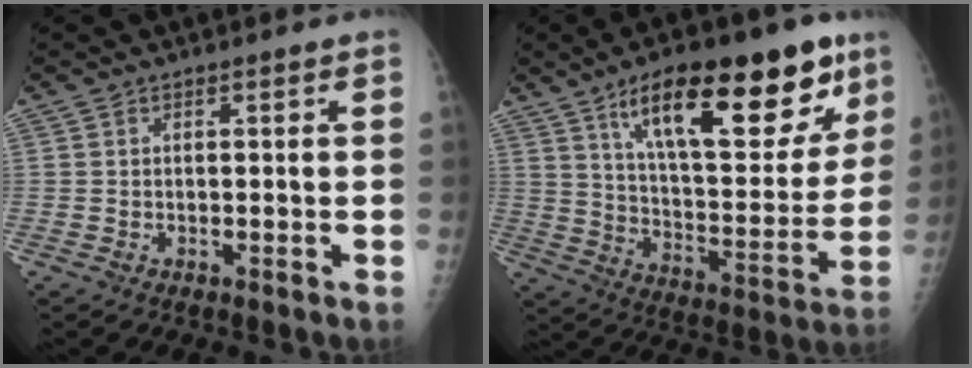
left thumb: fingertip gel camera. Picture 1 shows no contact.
{"total": 26.6, "force": [15.0, 10.0, 19.5], "torque": [-0.245, -0.039, 0.238]}